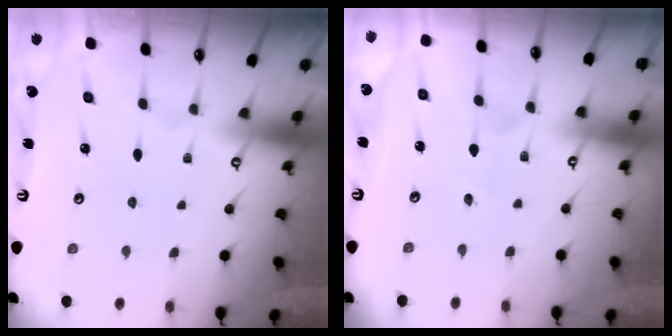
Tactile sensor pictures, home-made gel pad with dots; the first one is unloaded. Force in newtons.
{"total": 2.1, "press": 2.1, "slide": 0.2}